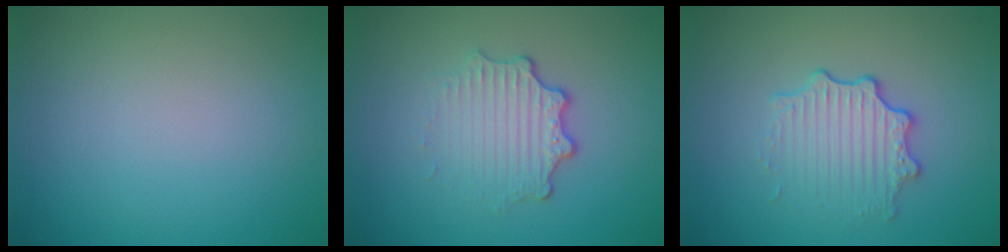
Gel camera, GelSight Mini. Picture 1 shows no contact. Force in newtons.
{"total": 3.4, "press": 2.5, "slide": 2.2}
{"total": 3.4, "press": 2.7, "slide": 2.1}